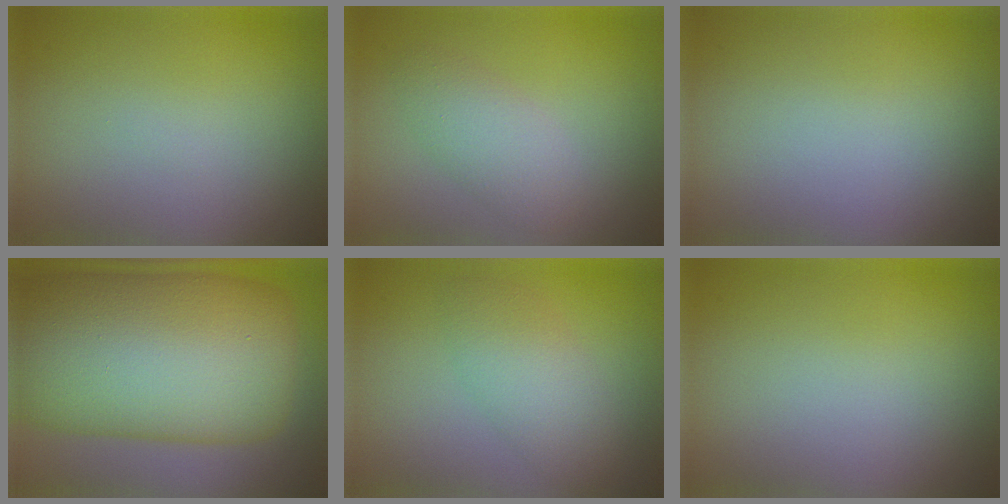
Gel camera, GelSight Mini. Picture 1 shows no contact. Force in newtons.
{"total": 2.7, "press": 2.7, "slide": 0.0}
{"total": 0.0}
{"total": 17.6, "press": 17.6, "slide": 0.1}
{"total": 3.4, "press": 3.4, "slide": 0.0}
{"total": 0.0}